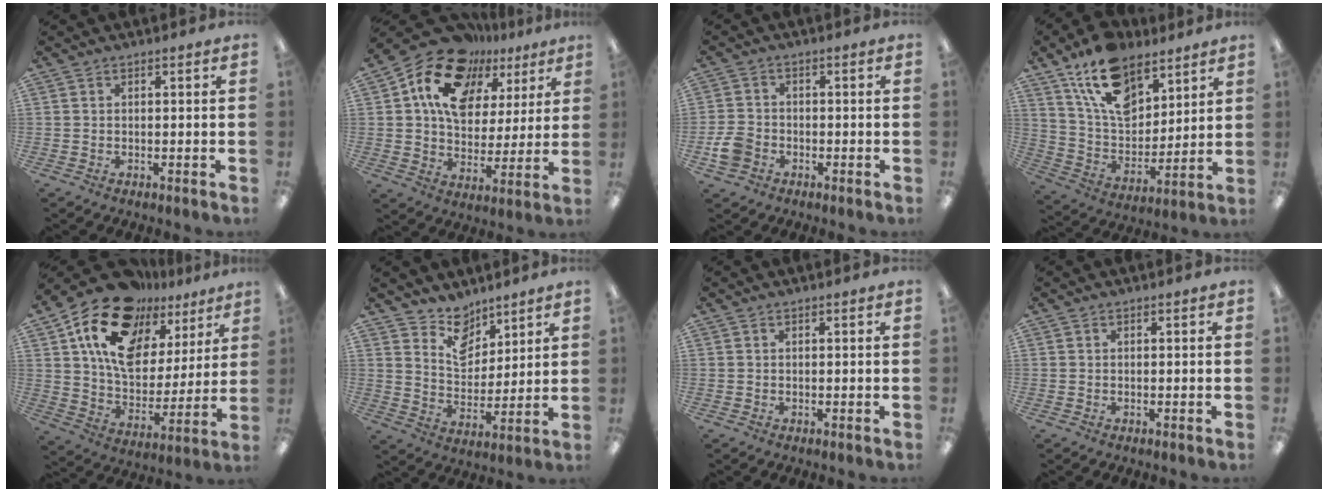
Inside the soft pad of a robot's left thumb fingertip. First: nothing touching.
{"total": 16.3, "force": [10.3, 10.6, 7.0], "torque": [-0.138, -0.057, 0.189]}
{"total": 5.1, "force": [-2.1, 3.9, 2.5], "torque": [-0.041, 0.008, -0.039]}
{"total": 16.8, "force": [11.2, 9.1, 8.4], "torque": [-0.158, -0.048, 0.209]}
{"total": 18.6, "force": [12.0, 10.9, 9.1], "torque": [-0.176, -0.068, 0.217]}
{"total": 9.5, "force": [7.8, 5.2, 1.3], "torque": [-0.023, -0.059, 0.148]}
{"total": 0.0}
{"total": 0.0}